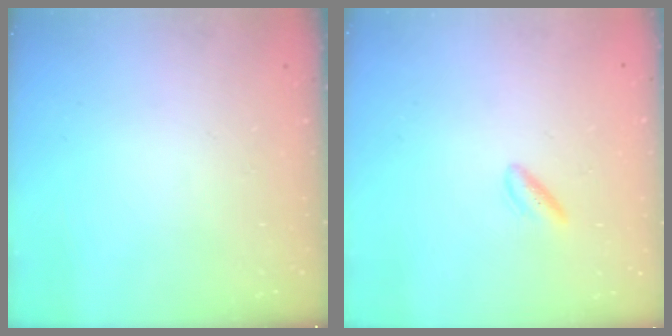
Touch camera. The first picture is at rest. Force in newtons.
{"total": 2.5, "press": 2.2, "slide": 1.3}